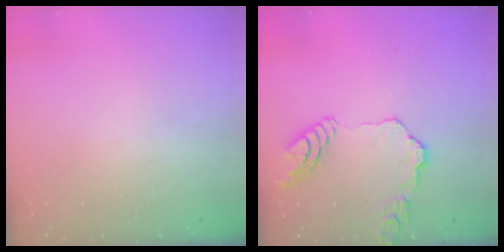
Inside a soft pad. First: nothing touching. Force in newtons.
{"total": 12.8, "press": 12.7, "slide": 1.3}